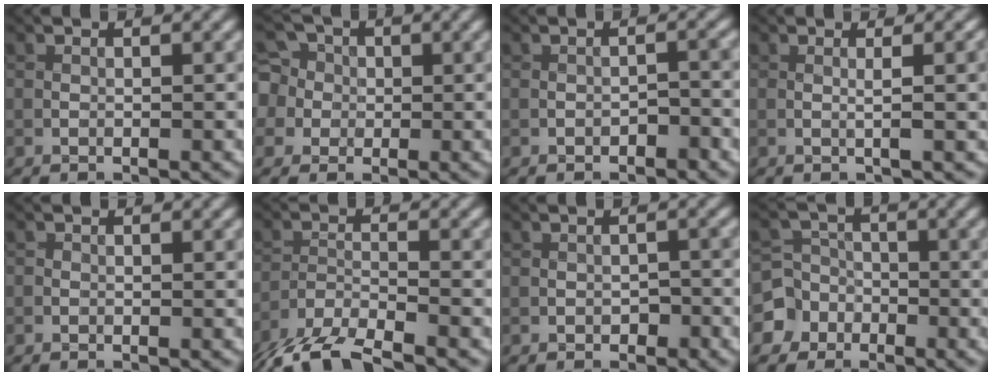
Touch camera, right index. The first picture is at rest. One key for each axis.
{"total": 7.0, "fx": 0.8, "fy": 6.4, "fz": 2.6, "tx": -0.057, "ty": 0.037, "tz": -0.031}
{"total": 0.9, "fx": -0.7, "fy": 0.4, "fz": 0.5, "tx": -0.005, "ty": 0.005, "tz": -0.009}
{"total": 2.5, "fx": 0.3, "fy": 0.3, "fz": 2.4, "tx": -0.032, "ty": 0.004, "tz": 0.002}
{"total": 0.6, "fx": -0.4, "fy": 0.4, "fz": 0.1, "tx": 0.003, "ty": -0.001, "tz": -0.008}
{"total": 6.6, "fx": -5.4, "fy": 1.6, "fz": 3.4, "tx": -0.069, "ty": -0.015, "tz": -0.105}
{"total": 0.9, "fx": -0.5, "fy": 0.6, "fz": 0.4, "tx": -0.002, "ty": 0.002, "tz": -0.005}
{"total": 5.6, "fx": -2.9, "fy": 4.8, "fz": 0.3, "tx": 0.009, "ty": 0.000, "tz": -0.081}